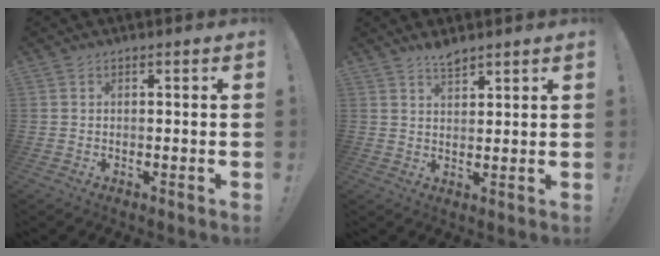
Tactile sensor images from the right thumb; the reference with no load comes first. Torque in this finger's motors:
{"motor_torque": [0.16, 0.15, -0.08, 0.07, -0.02]}